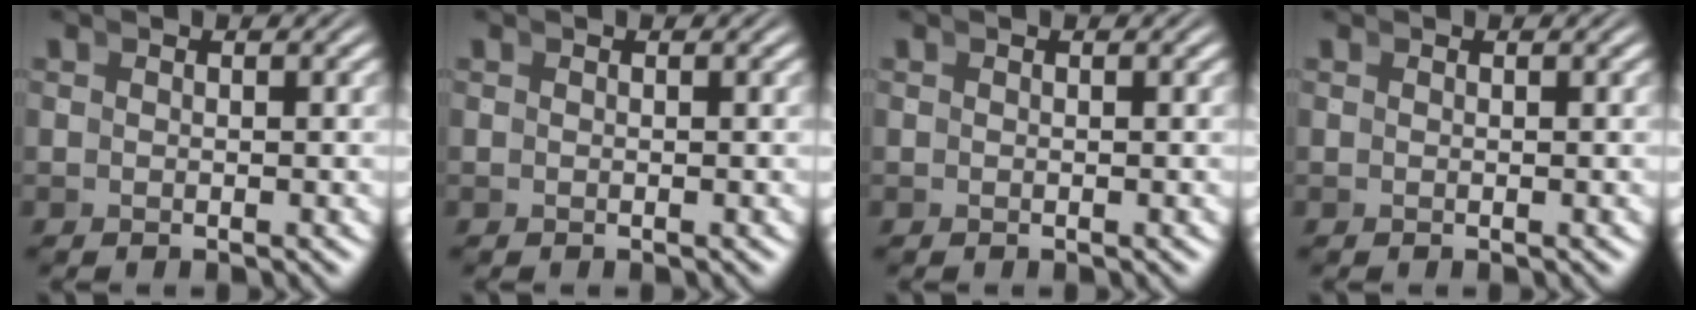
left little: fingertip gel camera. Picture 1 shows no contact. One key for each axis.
{"total": 0.0}
{"total": 0.0}
{"total": 0.0}